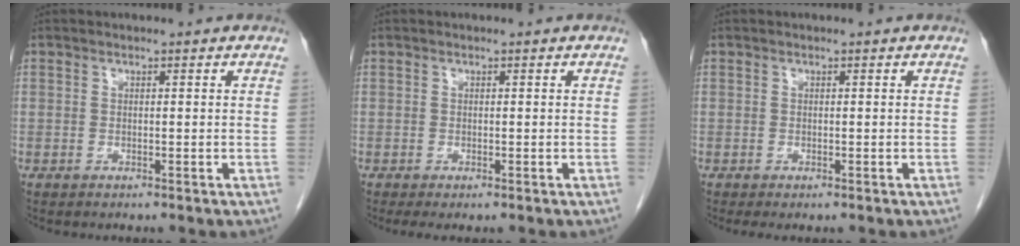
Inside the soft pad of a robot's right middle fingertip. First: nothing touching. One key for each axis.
{"total": 1.4, "fx": -0.9, "fy": 0.3, "fz": 1.0, "tx": -0.013, "ty": -0.006, "tz": -0.012}
{"total": 1.0, "fx": -0.7, "fy": 0.3, "fz": 0.6, "tx": -0.006, "ty": -0.003, "tz": -0.009}